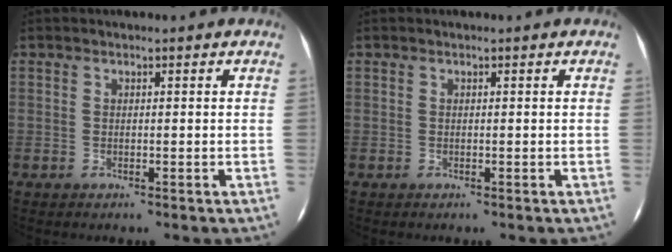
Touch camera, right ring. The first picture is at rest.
{"total": 0.0}